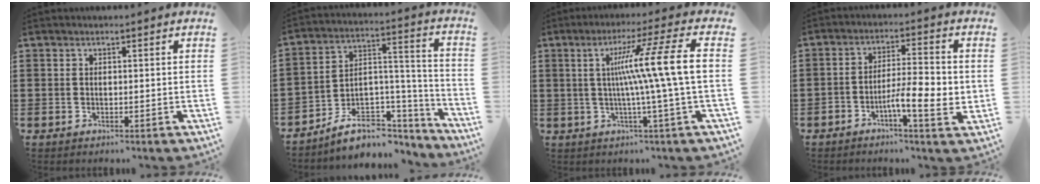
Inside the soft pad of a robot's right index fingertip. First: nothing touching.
{"total": 9.6, "force": [-7.4, 5.2, 3.2], "torque": [-0.047, 0.028, -0.127]}
{"total": 11.9, "force": [0.8, -1.1, 11.8], "torque": [-0.209, -0.003, 0.000]}
{"total": 7.4, "force": [-2.3, 1.7, 6.8], "torque": [-0.120, 0.000, -0.039]}